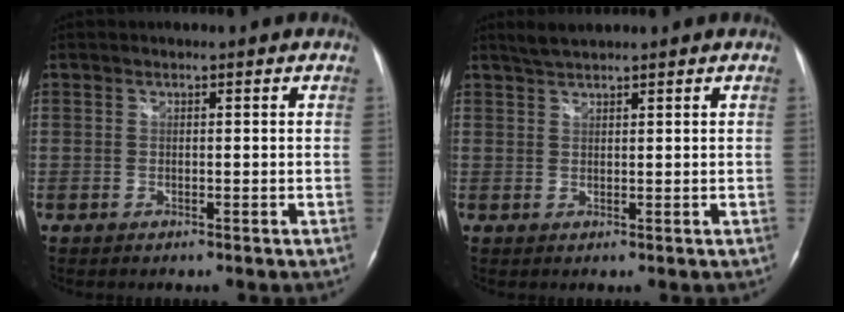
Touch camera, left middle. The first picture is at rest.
{"total": 2.3, "force": [2.1, 0.0, 0.8], "torque": [-0.022, 0.006, 0.043]}